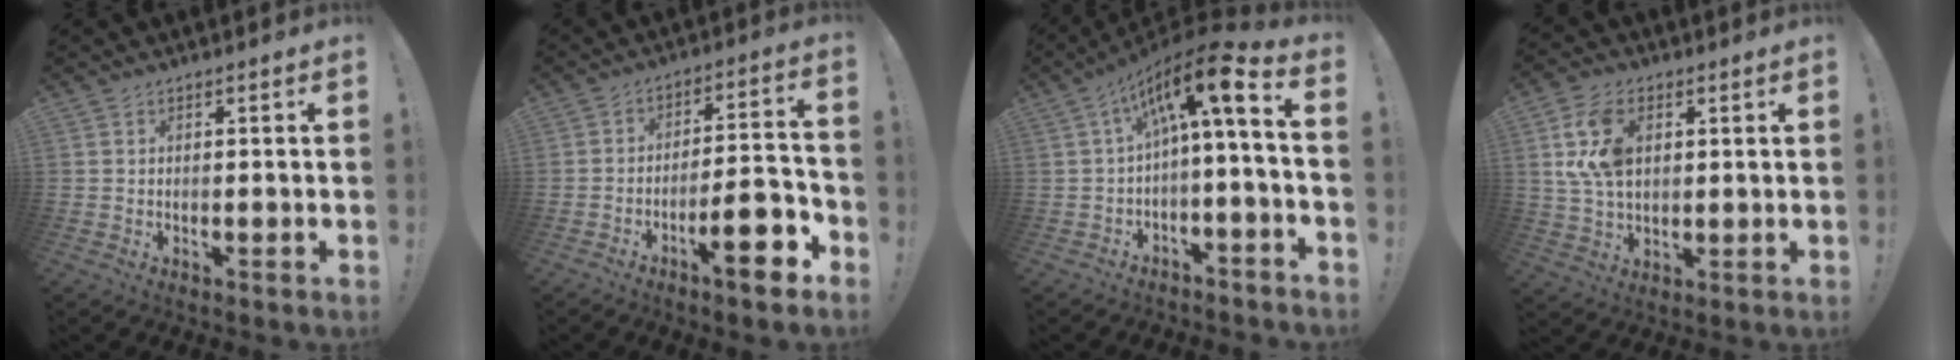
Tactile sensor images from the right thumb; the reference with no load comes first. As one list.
[{"total": 13.6, "force": [-7.4, 3.7, 10.9], "torque": [-0.138, 0.050, -0.116]}, {"total": 12.4, "force": [2.8, 1.2, 12.0], "torque": [-0.194, -0.021, 0.032]}, {"total": 13.5, "force": [3.6, 8.9, 9.6], "torque": [-0.191, -0.003, 0.067]}]